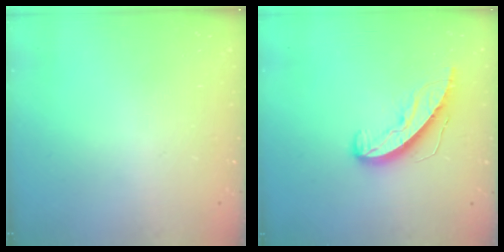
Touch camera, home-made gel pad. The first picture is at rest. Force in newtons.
{"total": 9.1, "press": 9.1, "slide": 0.4}